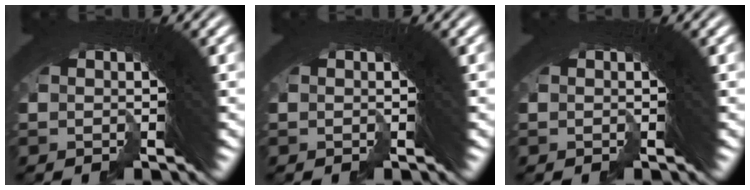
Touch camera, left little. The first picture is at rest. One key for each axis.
{"total": 0.0}
{"total": 0.0}